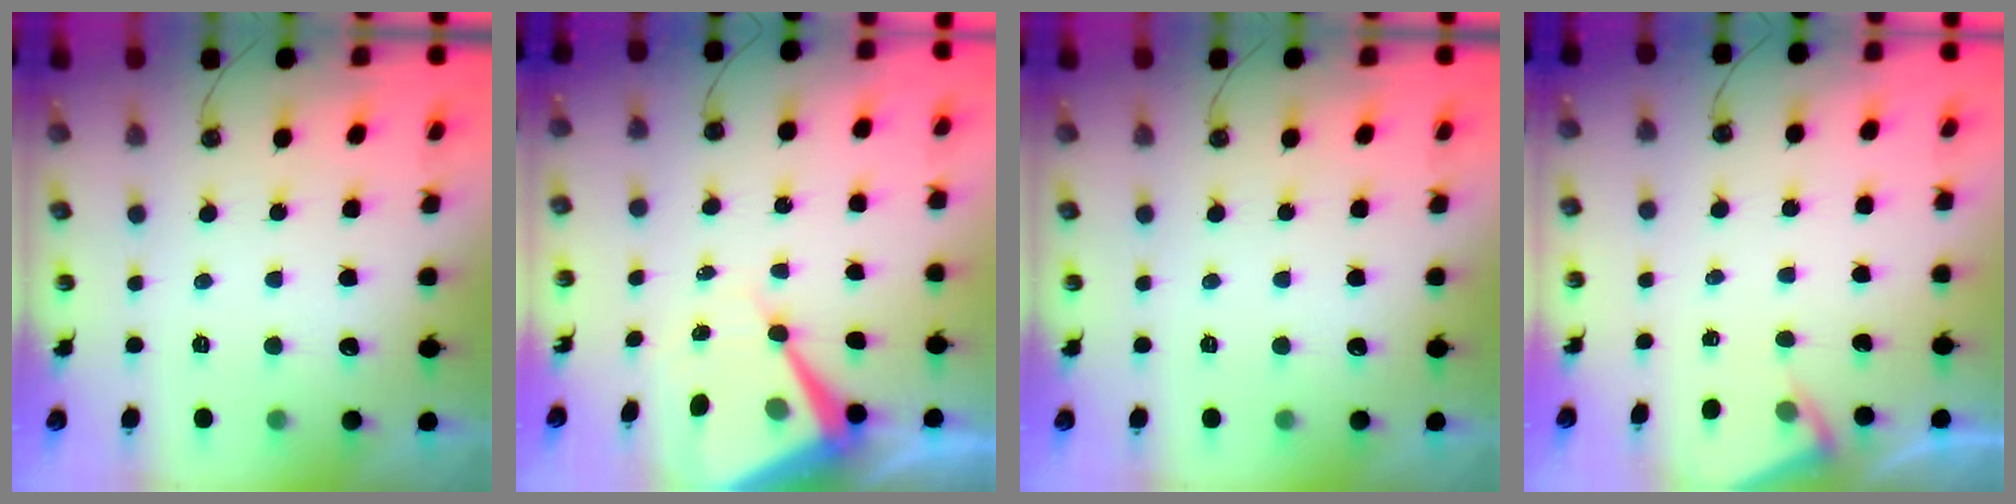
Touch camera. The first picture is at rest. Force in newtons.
{"total": 11.8, "press": 11.7, "slide": 1.2}
{"total": 0.0}
{"total": 2.6, "press": 2.6, "slide": 0.4}